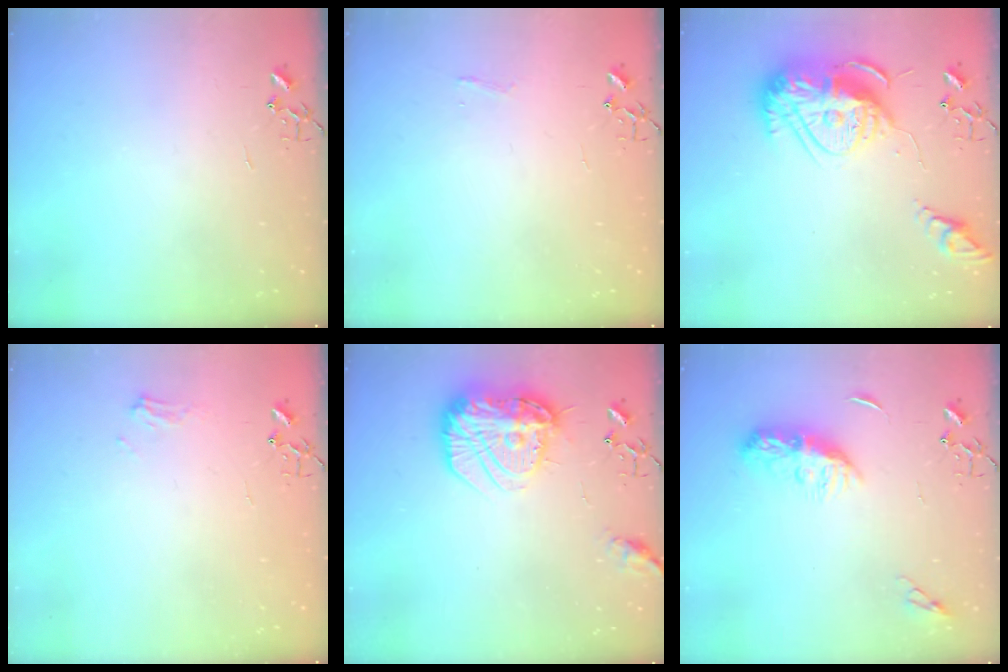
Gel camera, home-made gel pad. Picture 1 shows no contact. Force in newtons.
{"total": 3.7, "press": 3.6, "slide": 0.5}
{"total": 17.0, "press": 16.9, "slide": 1.5}
{"total": 6.7, "press": 6.7, "slide": 0.7}
{"total": 19.3, "press": 19.2, "slide": 1.6}
{"total": 9.8, "press": 9.8, "slide": 0.5}